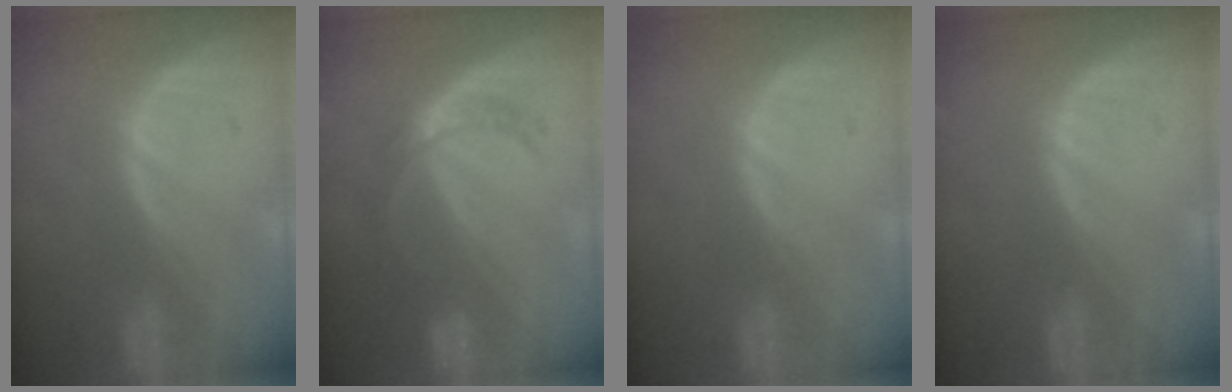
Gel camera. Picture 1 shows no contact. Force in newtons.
{"total": 5.3, "press": 4.8, "slide": 2.2}
{"total": 0.0}
{"total": 0.0}